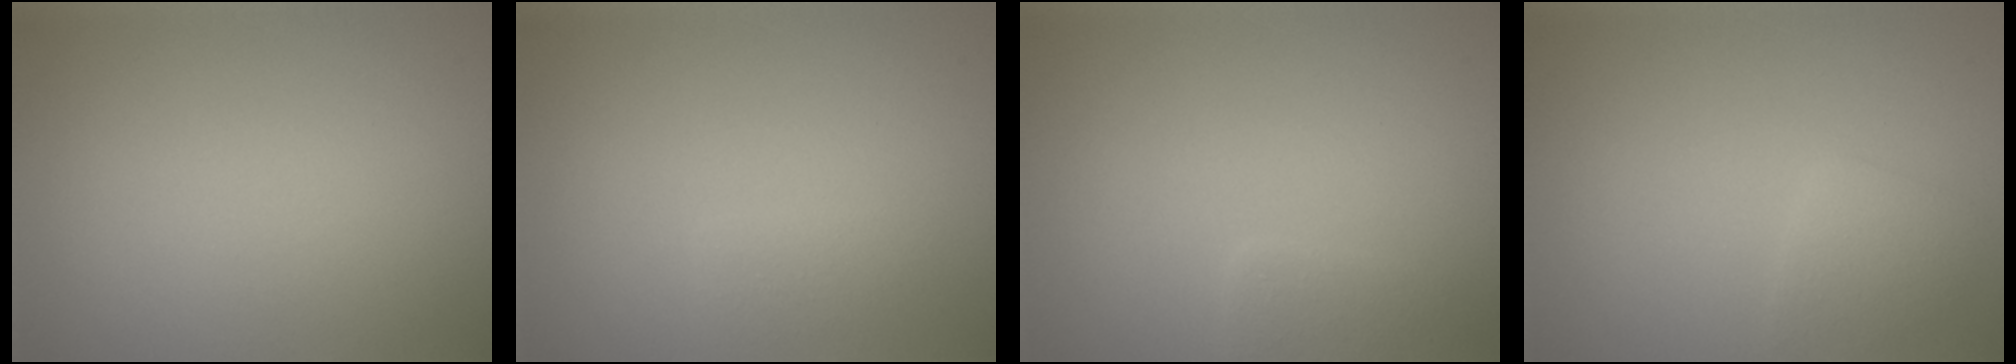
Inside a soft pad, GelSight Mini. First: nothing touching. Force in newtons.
{"total": 1.0, "press": 1.0, "slide": 0.0}
{"total": 1.8, "press": 1.8, "slide": 0.2}
{"total": 1.7, "press": 1.7, "slide": 0.0}